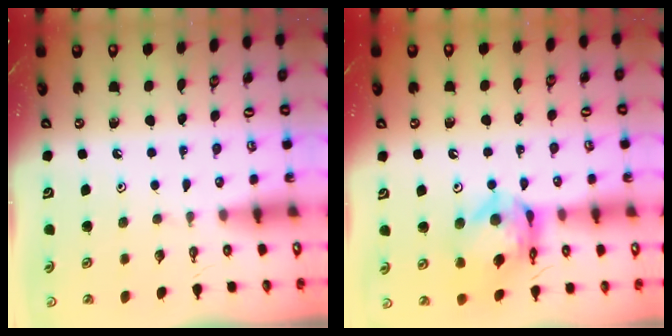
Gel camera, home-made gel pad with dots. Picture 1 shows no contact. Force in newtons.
{"total": 12.2, "press": 12.1, "slide": 1.3}